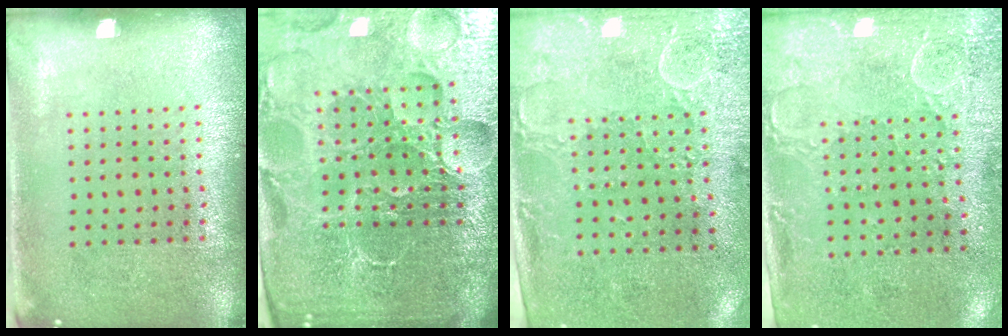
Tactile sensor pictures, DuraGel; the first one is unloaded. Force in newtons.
{"total": 6.8, "press": 6.0, "slide": 3.2}
{"total": 3.0, "press": 2.4, "slide": 1.7}
{"total": 3.0, "press": 2.3, "slide": 1.9}